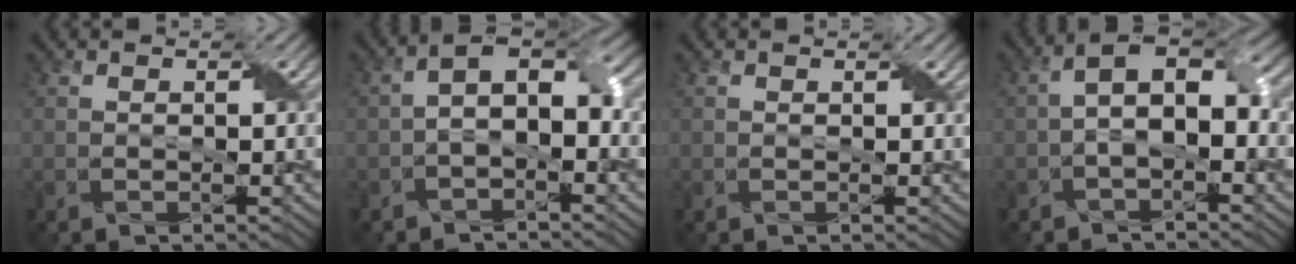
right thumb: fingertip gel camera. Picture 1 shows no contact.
{"total": 5.5, "force": [-1.0, 2.9, 4.5], "torque": [-0.073, 0.013, -0.024]}
{"total": 0.0}
{"total": 6.4, "force": [-0.4, 3.2, 5.5], "torque": [-0.099, 0.012, -0.012]}